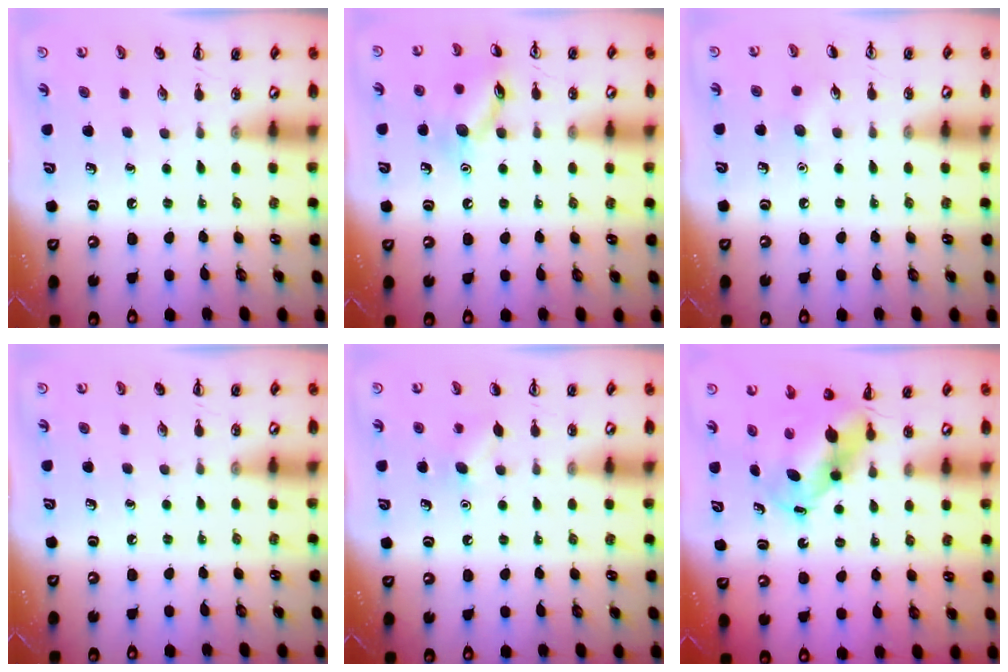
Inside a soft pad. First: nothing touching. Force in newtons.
{"total": 10.7, "press": 10.6, "slide": 0.6}
{"total": 4.1, "press": 3.9, "slide": 1.3}
{"total": 0.0}
{"total": 5.4, "press": 5.1, "slide": 1.7}
{"total": 6.0, "press": 5.7, "slide": 1.9}